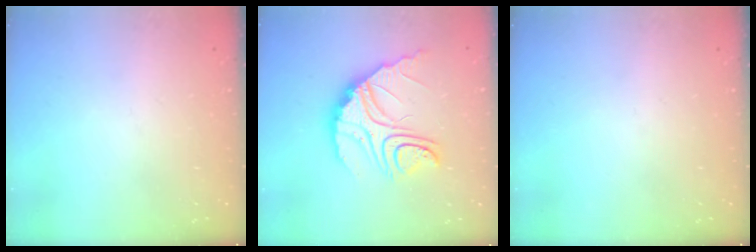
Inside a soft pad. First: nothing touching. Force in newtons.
{"total": 14.7, "press": 14.7, "slide": 1.1}
{"total": 0.0}